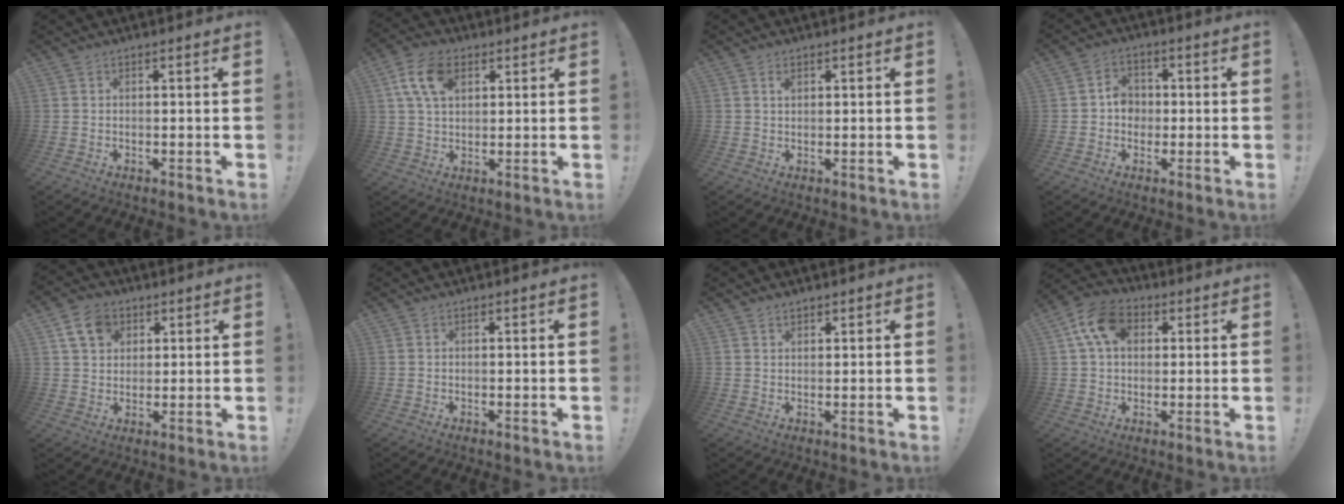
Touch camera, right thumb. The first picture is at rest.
{"total": 11.1, "force": [4.3, 6.9, 7.6], "torque": [-0.133, 0.003, 0.082]}
{"total": 1.2, "force": [0.7, 0.8, 0.6], "torque": [-0.002, -0.003, 0.010]}
{"total": 5.8, "force": [-0.8, 5.2, 2.5], "torque": [-0.035, 0.013, -0.014]}
{"total": 9.2, "force": [4.4, 6.9, 4.2], "torque": [-0.067, -0.012, 0.087]}
{"total": 0.0}
{"total": 1.7, "force": [1.4, 0.8, 0.5], "torque": [-0.004, -0.006, 0.025]}
{"total": 12.4, "force": [3.9, 8.6, 8.1], "torque": [-0.142, 0.004, 0.078]}